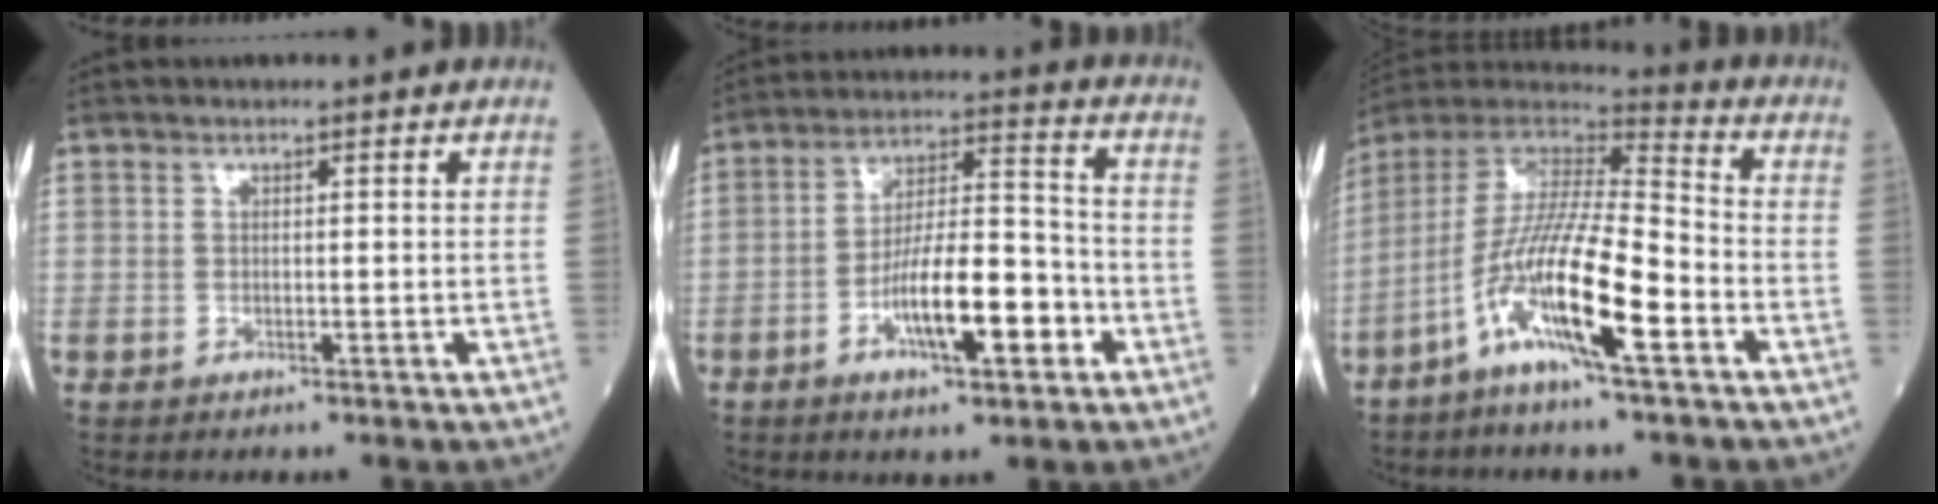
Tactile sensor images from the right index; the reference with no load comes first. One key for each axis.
{"total": 12.0, "fx": -4.6, "fy": 2.9, "fz": 10.7, "tx": -0.187, "ty": 0.013, "tz": -0.077}
{"total": 15.0, "fx": -6.6, "fy": 1.3, "fz": 13.4, "tx": -0.268, "ty": -0.010, "tz": -0.128}